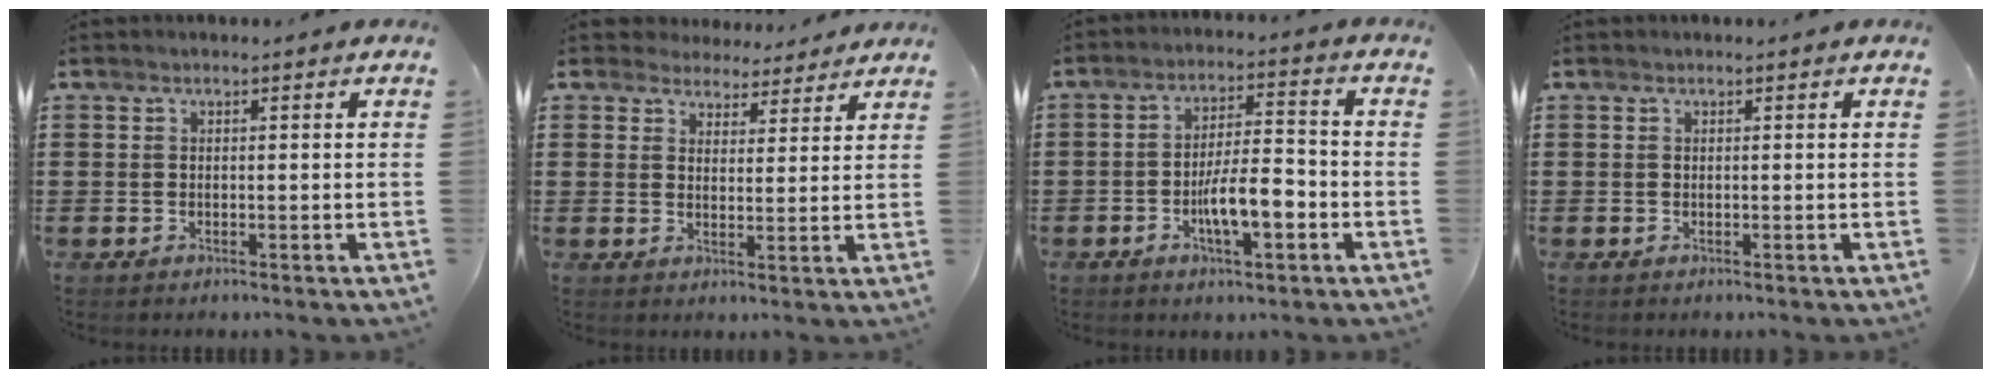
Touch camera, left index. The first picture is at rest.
{"total": 3.8, "force": [3.6, 1.2, 0.0], "torque": [-0.017, -0.010, 0.066]}
{"total": 7.8, "force": [-2.9, 2.6, 6.8], "torque": [-0.132, 0.002, -0.056]}
{"total": 0.0}